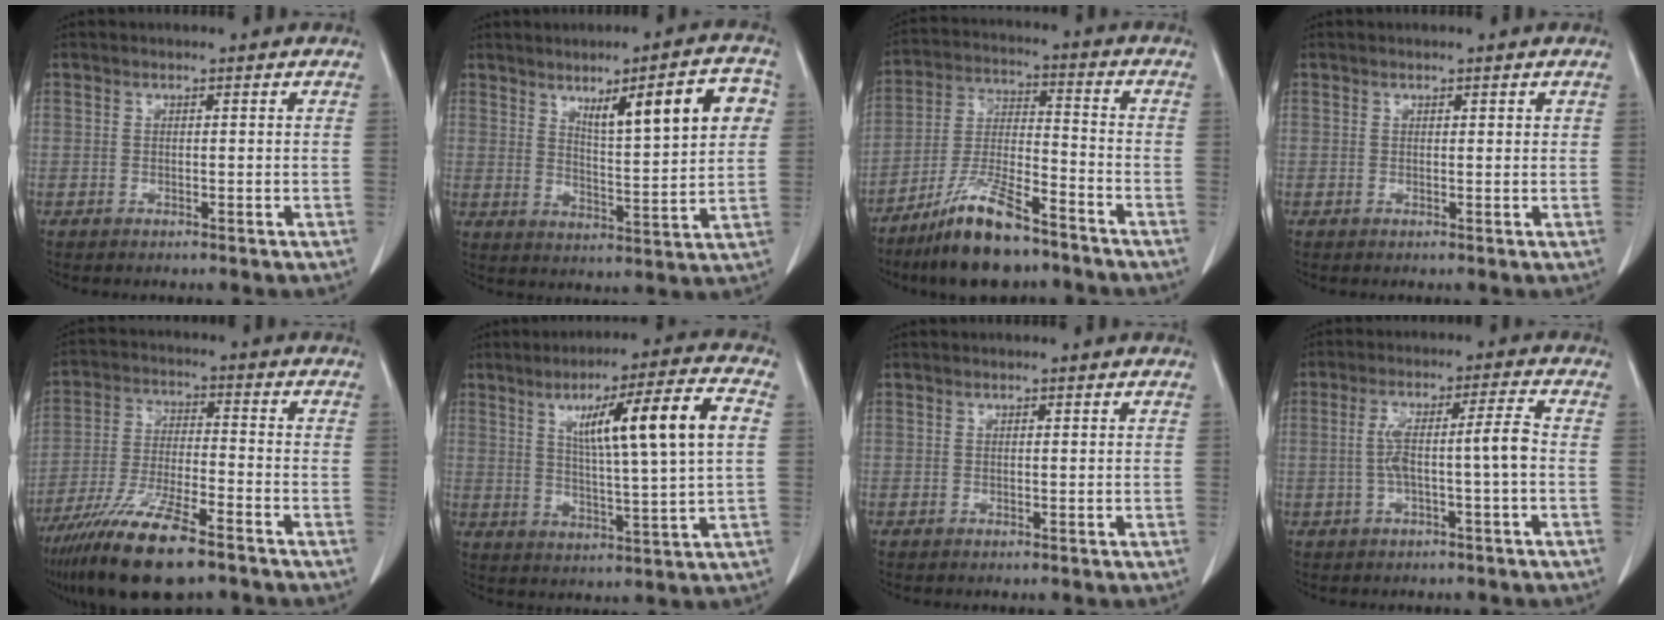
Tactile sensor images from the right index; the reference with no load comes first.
{"total": 12.0, "force": [4.7, 1.8, 10.8], "torque": [-0.158, 0.009, 0.073]}
{"total": 12.7, "force": [-9.4, 2.5, 8.2], "torque": [-0.166, -0.016, -0.172]}
{"total": 0.8, "force": [0.5, 0.3, 0.5], "torque": [-0.006, -0.001, 0.006]}
{"total": 14.0, "force": [-9.7, 2.3, 9.7], "torque": [-0.194, -0.035, -0.175]}
{"total": 14.4, "force": [3.7, 0.1, 13.9], "torque": [-0.221, 0.014, 0.060]}
{"total": 0.0}
{"total": 6.8, "force": [-0.9, 0.0, 6.7], "torque": [-0.130, 0.024, -0.011]}